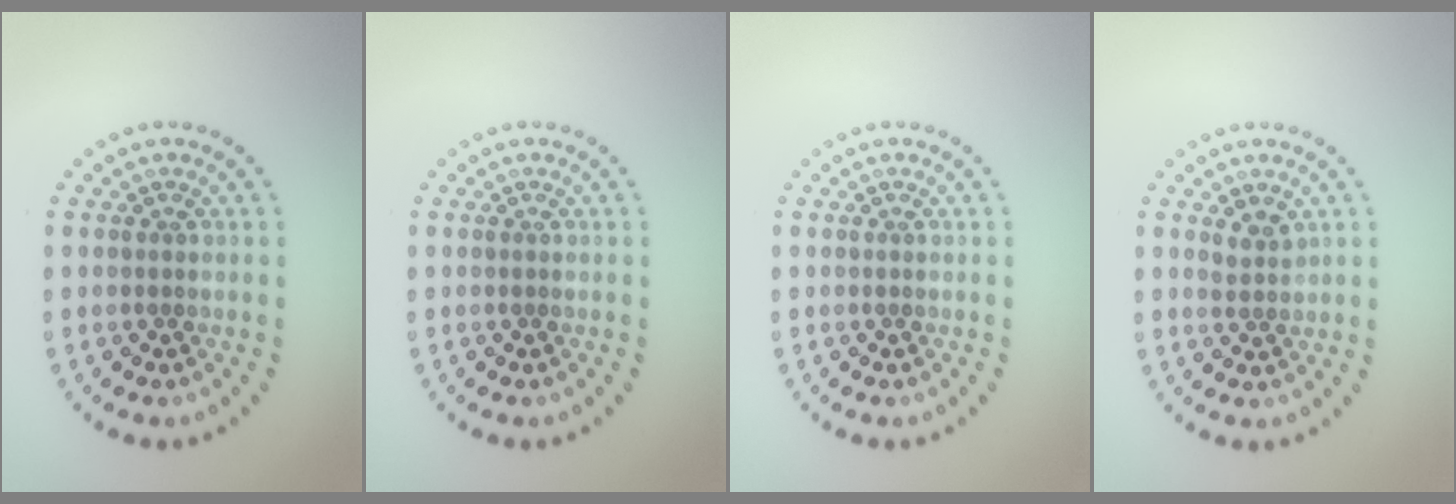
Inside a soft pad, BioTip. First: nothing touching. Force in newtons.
{"total": 0.0}
{"total": 0.0}
{"total": 1.5, "press": 1.2, "slide": 0.9}